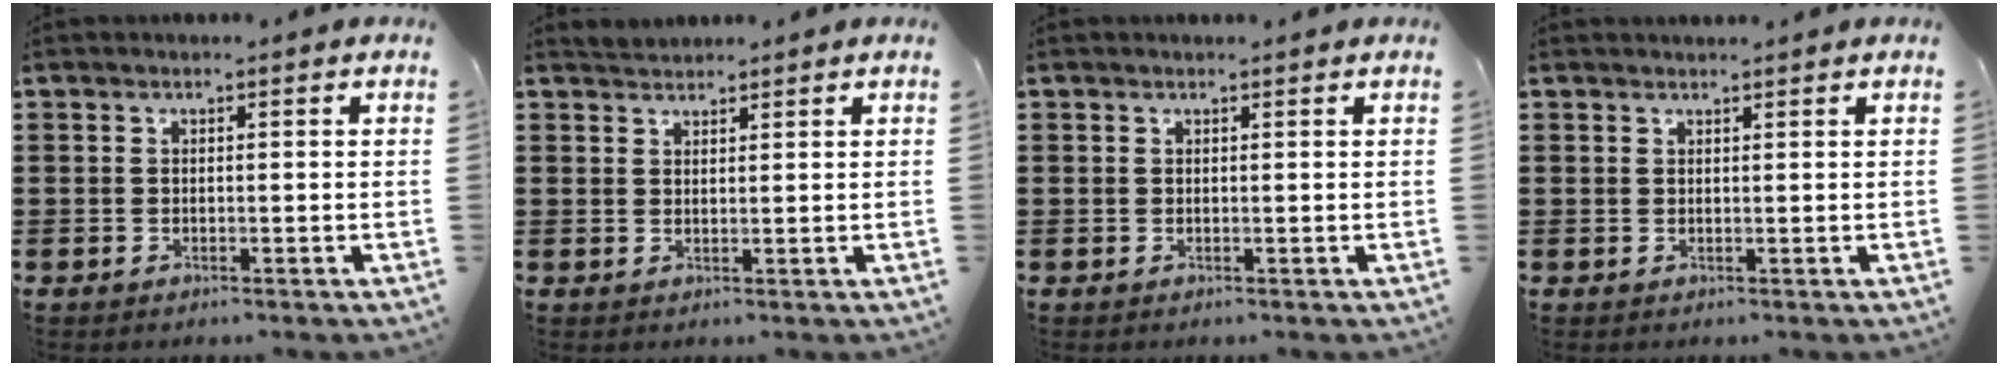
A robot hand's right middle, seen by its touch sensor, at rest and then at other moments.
{"total": 1.1, "force": [1.1, 0.2, -0.2], "torque": [0.000, 0.005, 0.022]}
{"total": 0.0}
{"total": 0.0}